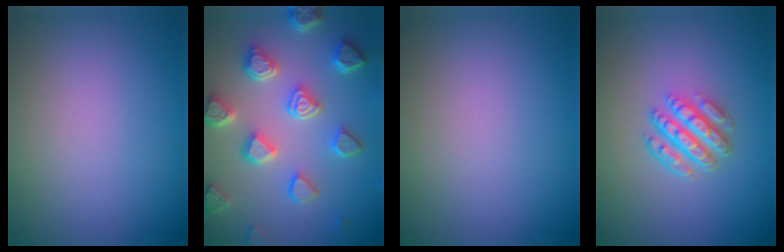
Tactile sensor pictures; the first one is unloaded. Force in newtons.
{"total": 6.6, "press": 5.3, "slide": 4.0}
{"total": 0.0}
{"total": 4.8, "press": 3.5, "slide": 3.2}